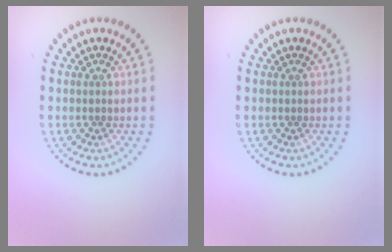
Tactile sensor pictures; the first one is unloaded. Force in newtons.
{"total": 0.0}